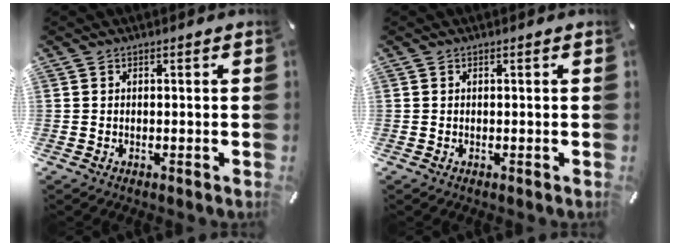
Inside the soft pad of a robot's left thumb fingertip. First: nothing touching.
{"total": 0.0}